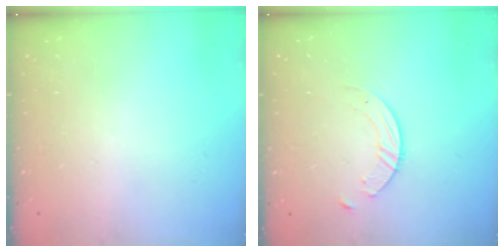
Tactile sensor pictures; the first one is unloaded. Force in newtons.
{"total": 1.4, "press": 1.4, "slide": 0.2}